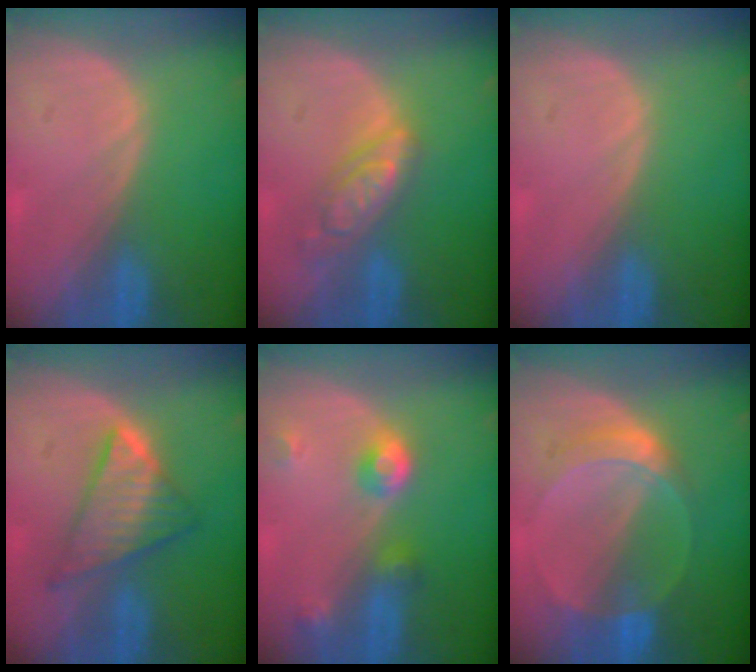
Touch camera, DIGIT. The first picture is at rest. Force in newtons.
{"total": 6.2, "press": 5.5, "slide": 2.9}
{"total": 0.0}
{"total": 7.5, "press": 7.5, "slide": 0.4}
{"total": 4.9, "press": 4.4, "slide": 2.1}
{"total": 6.1, "press": 5.6, "slide": 2.4}